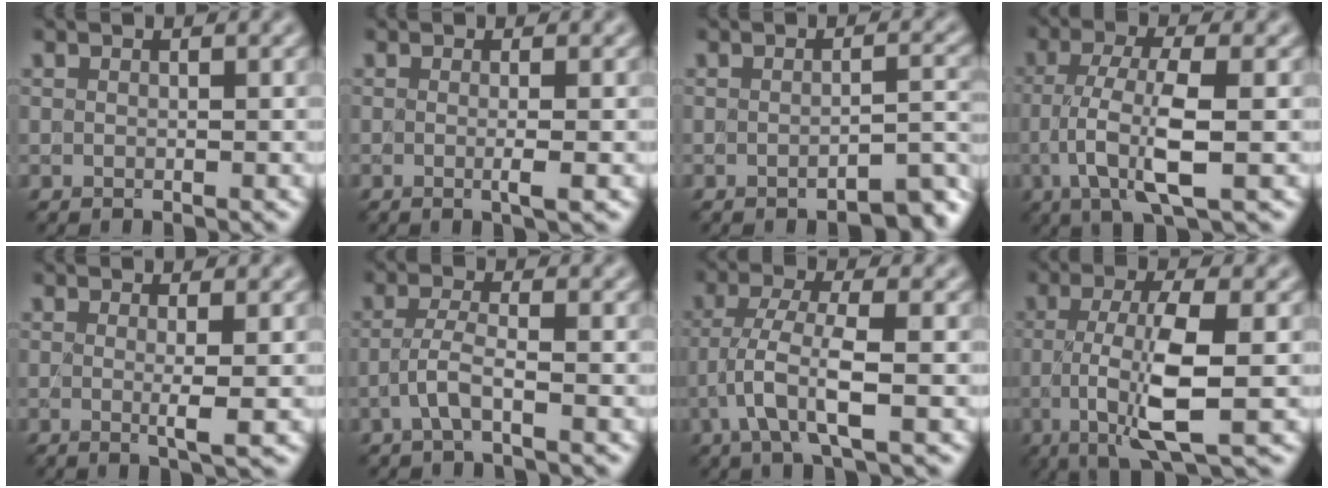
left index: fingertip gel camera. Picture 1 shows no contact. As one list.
[{"total": 2.0, "force": [-0.1, 0.6, 1.9], "torque": [-0.028, -0.007, -0.009]}, {"total": 3.4, "force": [-2.3, 0.8, 2.3], "torque": [-0.027, 0.006, -0.033]}, {"total": 5.9, "force": [-1.4, 1.5, 5.5], "torque": [-0.112, 0.006, -0.030]}, {"total": 2.3, "force": [0.0, 0.4, 2.3], "torque": [-0.040, -0.007, -0.005]}, {"total": 2.4, "force": [-1.1, 0.4, 2.1], "torque": [-0.046, 0.007, -0.030]}, {"total": 4.6, "force": [-1.4, 1.0, 4.3], "torque": [-0.092, 0.009, -0.032]}, {"total": 7.5, "force": [-1.4, 1.9, 7.1], "torque": [-0.131, 0.005, -0.031]}]